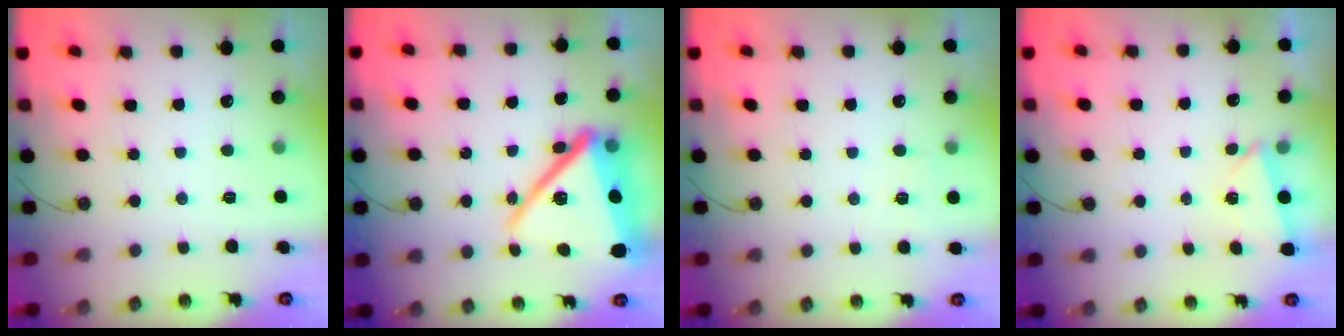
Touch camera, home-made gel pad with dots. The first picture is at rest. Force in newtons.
{"total": 23.0, "press": 22.9, "slide": 1.8}
{"total": 3.7, "press": 3.7, "slide": 0.1}
{"total": 2.5, "press": 2.4, "slide": 0.9}